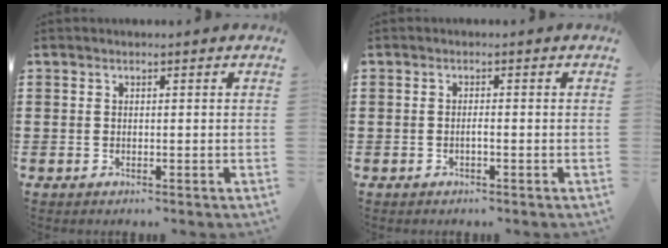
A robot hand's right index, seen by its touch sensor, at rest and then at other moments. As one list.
[{"total": 0.9, "force": [-0.4, 0.0, 0.8], "torque": [-0.015, -0.004, -0.007]}]